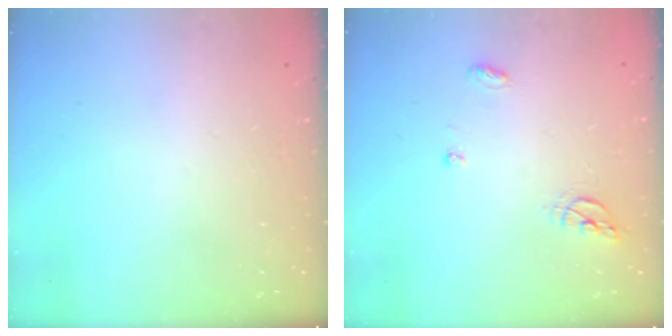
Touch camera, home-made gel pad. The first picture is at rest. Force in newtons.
{"total": 6.2, "press": 6.2, "slide": 0.4}